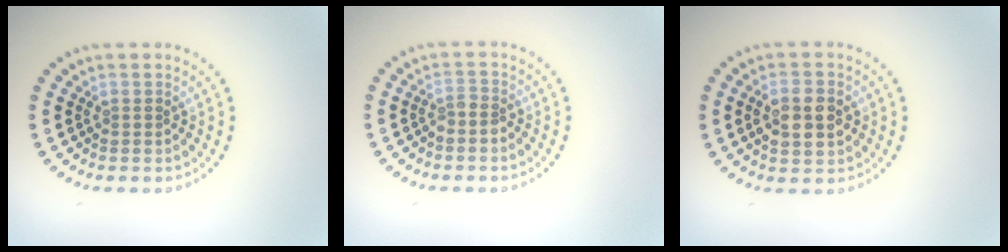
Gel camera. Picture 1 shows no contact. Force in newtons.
{"total": 1.5, "press": 1.1, "slide": 0.9}
{"total": 3.8, "press": 3.8, "slide": 0.2}